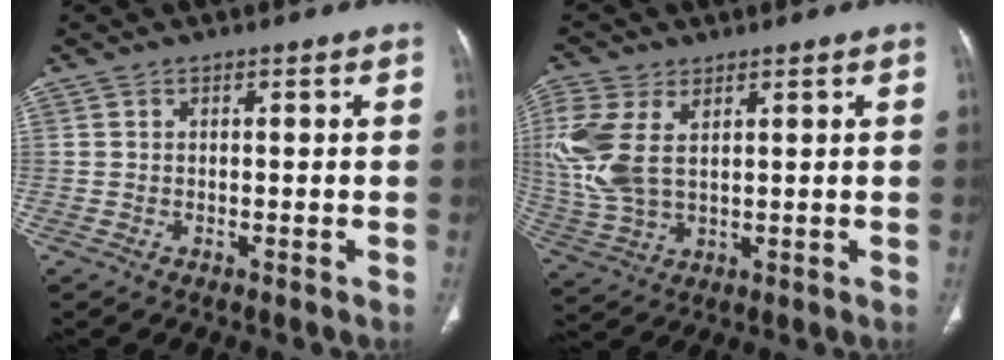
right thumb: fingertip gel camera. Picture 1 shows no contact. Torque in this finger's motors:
{"motor_torque": [0.97, 1.53, 0.19, 0.19, 0.45]}